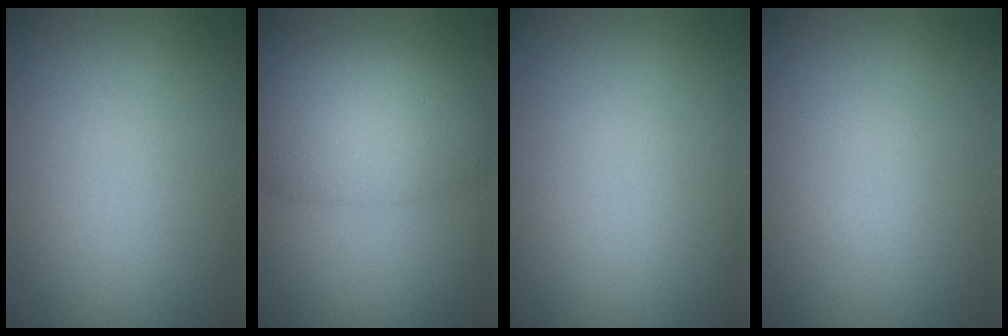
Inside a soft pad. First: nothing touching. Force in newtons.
{"total": 6.1, "press": 6.1, "slide": 0.2}
{"total": 0.0}
{"total": 0.0}